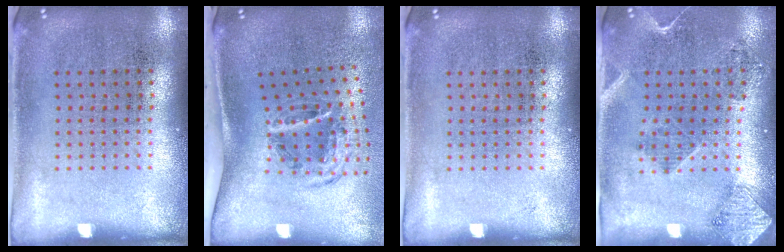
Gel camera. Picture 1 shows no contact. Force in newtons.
{"total": 1.9, "press": 1.2, "slide": 1.4}
{"total": 0.0}
{"total": 1.9, "press": 1.6, "slide": 1.0}